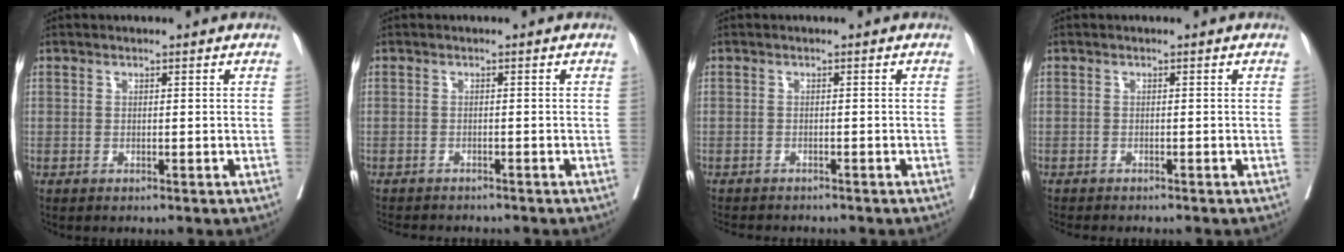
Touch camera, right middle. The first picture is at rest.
{"total": 6.5, "force": [-6.0, 1.6, 2.1], "torque": [-0.026, -0.003, -0.084]}
{"total": 5.8, "force": [-5.2, 1.4, 1.9], "torque": [-0.023, -0.004, -0.075]}
{"total": 4.4, "force": [-3.9, 0.9, 1.8], "torque": [-0.023, -0.008, -0.055]}